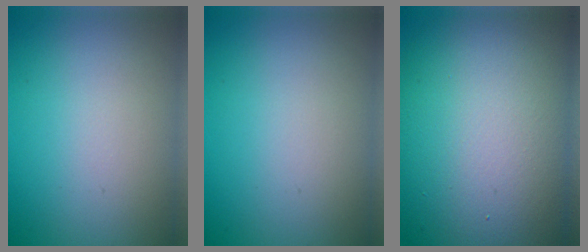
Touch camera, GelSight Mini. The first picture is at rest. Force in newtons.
{"total": 0.0}
{"total": 18.5, "press": 18.4, "slide": 1.2}